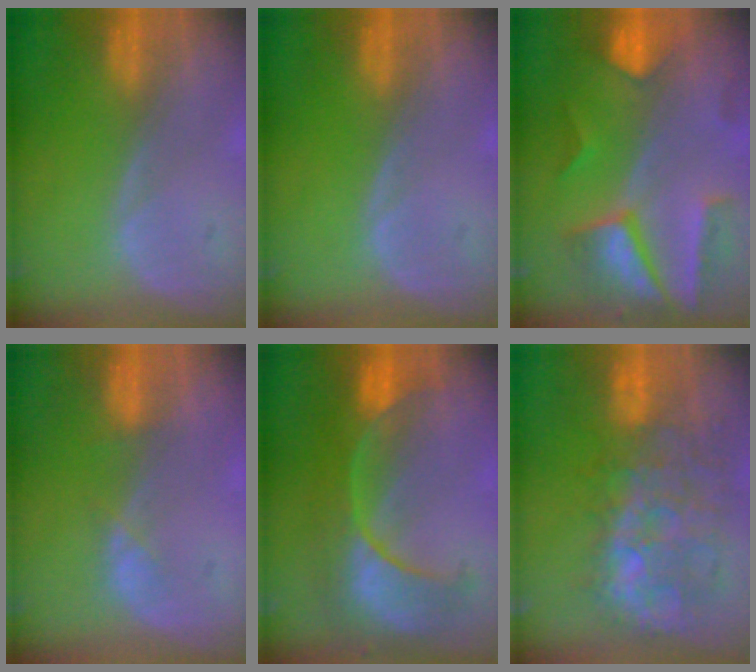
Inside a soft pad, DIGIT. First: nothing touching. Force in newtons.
{"total": 0.0}
{"total": 8.7, "press": 7.8, "slide": 3.9}
{"total": 1.9, "press": 1.7, "slide": 0.9}
{"total": 9.1, "press": 9.1, "slide": 0.6}
{"total": 11.0, "press": 10.3, "slide": 3.9}